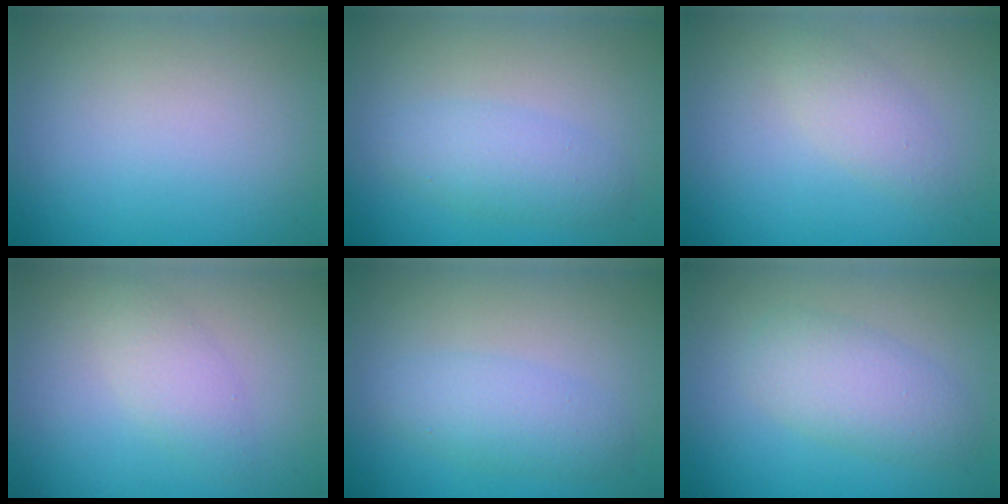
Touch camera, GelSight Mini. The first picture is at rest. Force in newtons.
{"total": 2.7, "press": 2.7, "slide": 0.0}
{"total": 2.0, "press": 2.0, "slide": 0.1}
{"total": 2.2, "press": 2.2, "slide": 0.0}
{"total": 2.7, "press": 2.7, "slide": 0.0}
{"total": 3.8, "press": 3.8, "slide": 0.1}